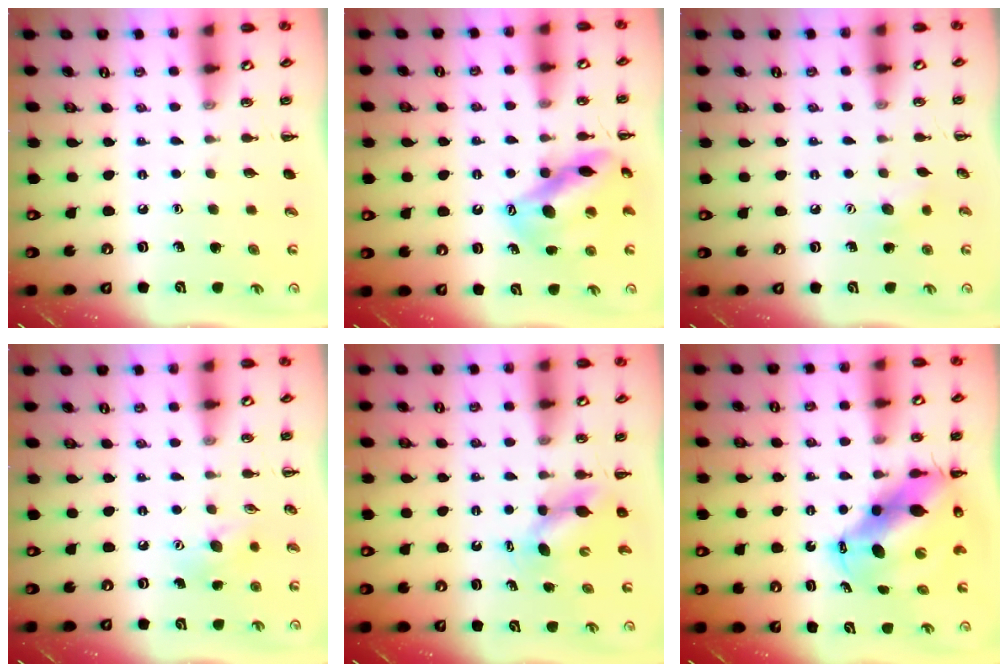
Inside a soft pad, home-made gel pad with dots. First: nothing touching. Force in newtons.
{"total": 14.6, "press": 14.1, "slide": 3.7}
{"total": 6.5, "press": 6.3, "slide": 1.6}
{"total": 6.9, "press": 6.7, "slide": 1.7}
{"total": 5.2, "press": 5.2, "slide": 0.4}
{"total": 12.4, "press": 12.0, "slide": 3.4}